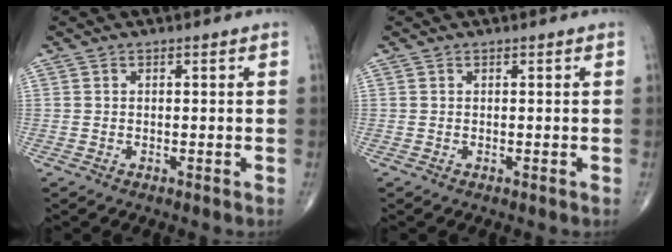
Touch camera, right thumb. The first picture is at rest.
{"total": 0.0}